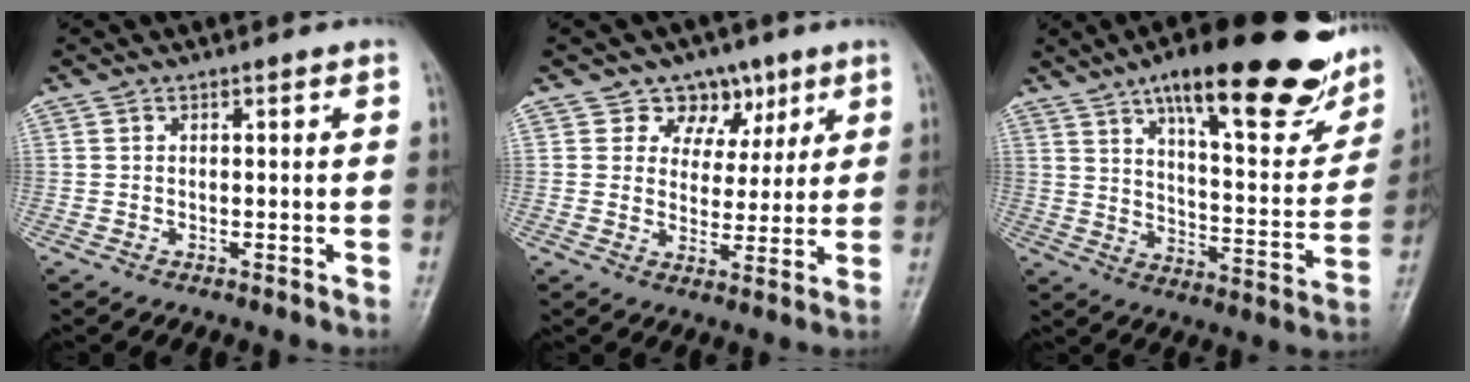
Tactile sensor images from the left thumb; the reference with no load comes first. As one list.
[{"total": 7.6, "force": [4.4, 6.0, 1.5], "torque": [0.019, -0.017, 0.069]}, {"total": 27.7, "force": [17.0, 8.5, 20.2], "torque": [-0.244, -0.048, 0.251]}]